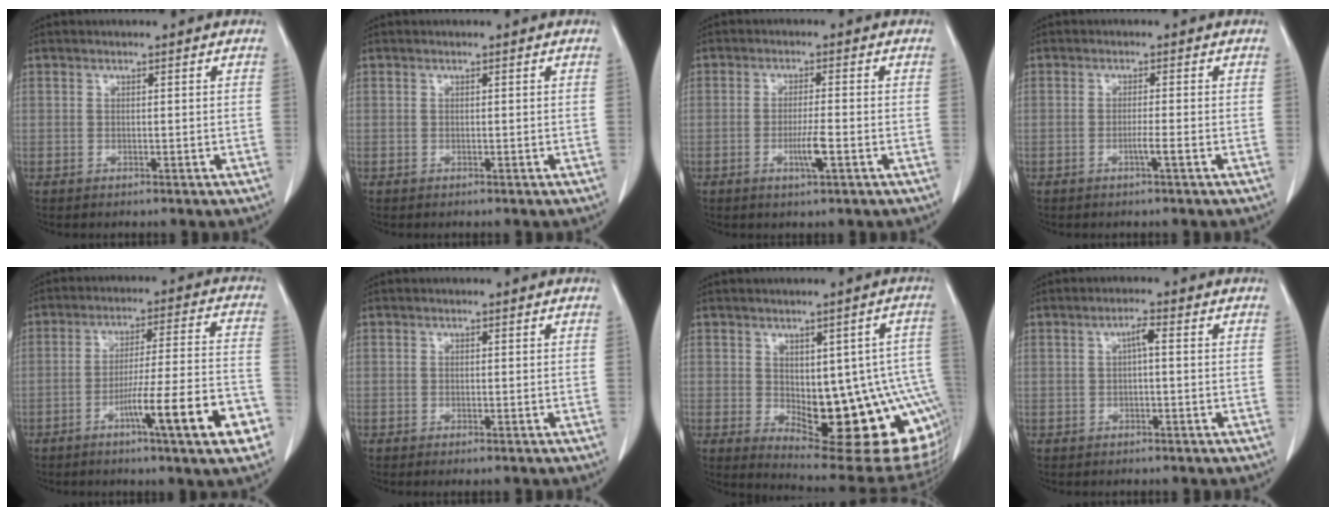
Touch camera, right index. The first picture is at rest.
{"total": 0.0}
{"total": 3.9, "force": [-1.4, 0.0, 3.7], "torque": [-0.069, -0.006, -0.025]}
{"total": 1.7, "force": [-0.8, -0.4, 1.5], "torque": [-0.028, -0.002, -0.015]}
{"total": 14.5, "force": [-6.7, 0.4, 12.8], "torque": [-0.192, 0.005, -0.097]}
{"total": 0.8, "force": [-0.6, 0.0, 0.5], "torque": [-0.010, -0.002, -0.010]}
{"total": 18.1, "force": [-3.6, 6.8, 16.4], "torque": [-0.144, 0.007, -0.021]}
{"total": 2.0, "force": [0.2, 0.3, 2.0], "torque": [-0.034, 0.005, 0.005]}